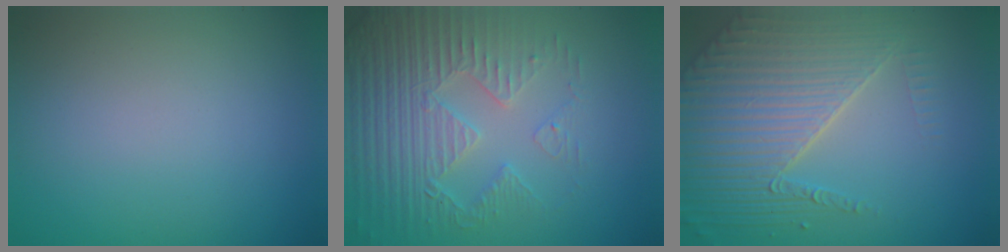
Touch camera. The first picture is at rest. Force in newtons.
{"total": 4.6, "press": 4.4, "slide": 1.1}
{"total": 6.3, "press": 5.0, "slide": 3.7}